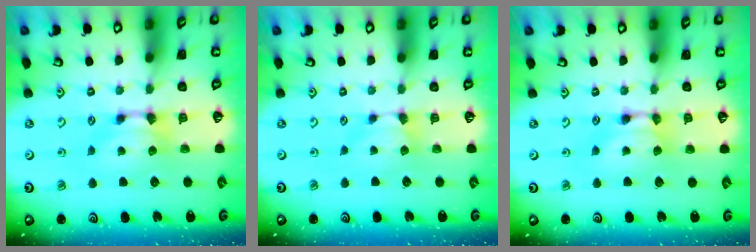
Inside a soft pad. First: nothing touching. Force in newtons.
{"total": 1.0, "press": 0.9, "slide": 0.3}
{"total": 1.8, "press": 1.8, "slide": 0.1}